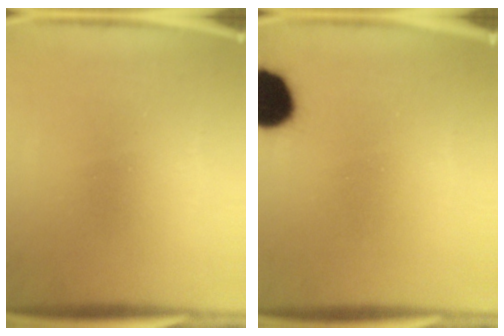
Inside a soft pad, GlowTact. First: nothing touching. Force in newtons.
{"total": 12.6}